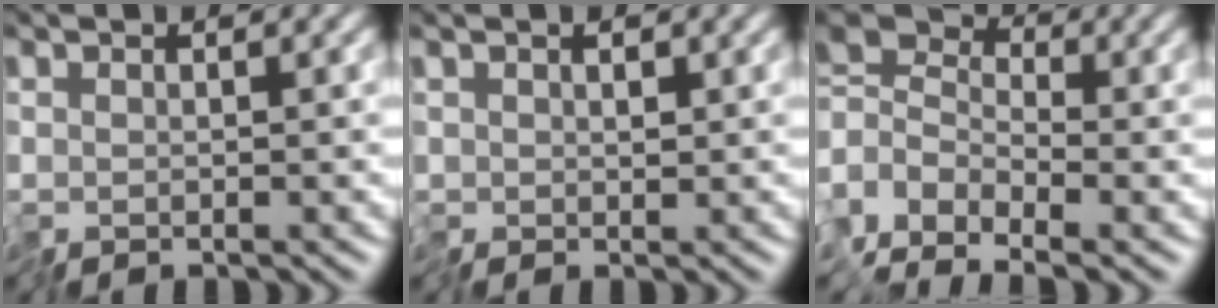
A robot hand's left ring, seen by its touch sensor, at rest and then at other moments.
{"total": 0.9, "force": [0.5, 0.7, 0.3], "torque": [-0.010, 0.004, 0.006]}
{"total": 3.0, "force": [-1.9, 1.9, 1.5], "torque": [-0.027, 0.008, -0.061]}